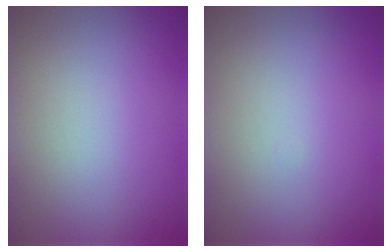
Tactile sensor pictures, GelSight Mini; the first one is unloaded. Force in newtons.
{"total": 0.0}